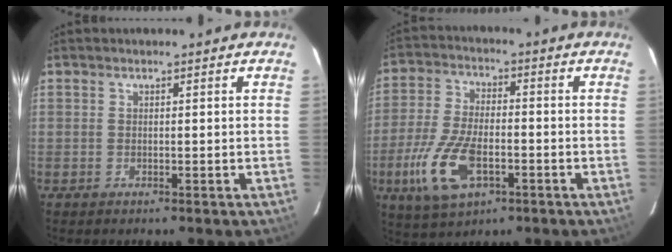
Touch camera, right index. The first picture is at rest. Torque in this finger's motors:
{"motor_torque": [1.57, -0.56, 0.30, 0.11]}